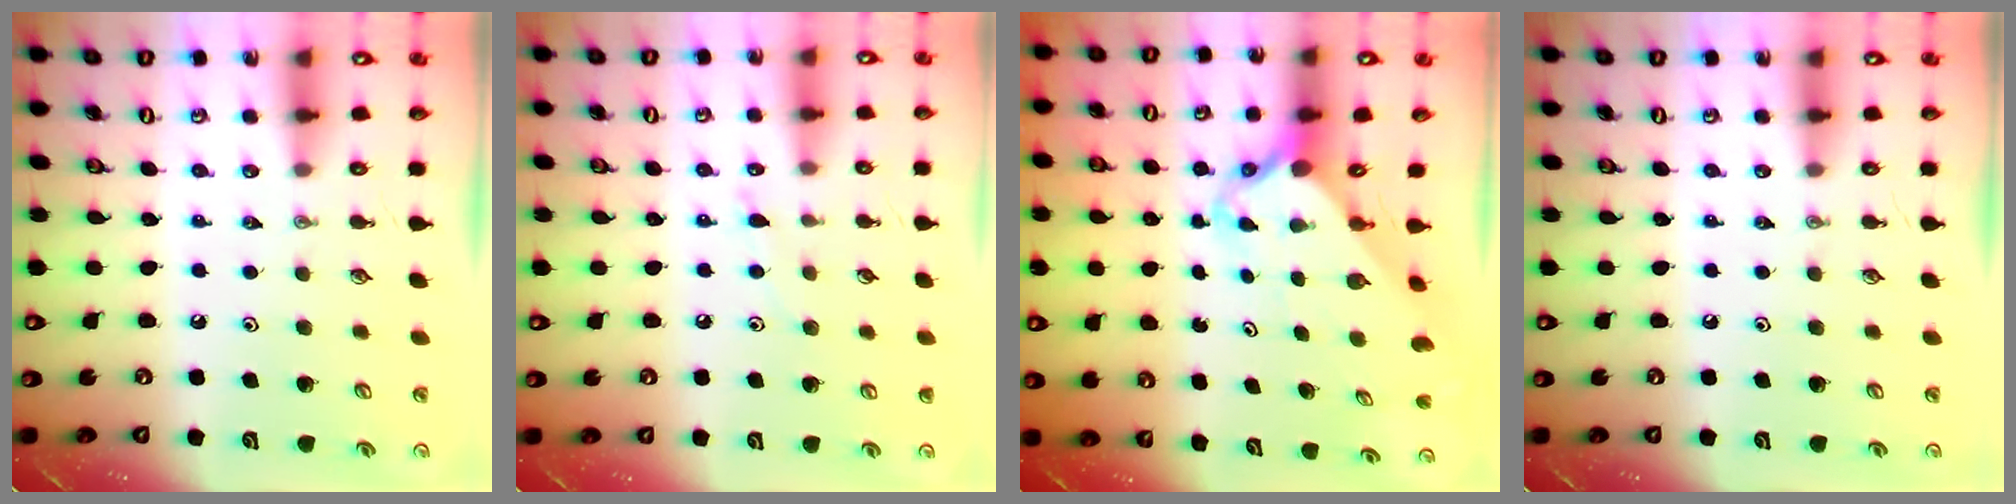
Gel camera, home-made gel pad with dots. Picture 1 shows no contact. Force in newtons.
{"total": 4.9, "press": 4.9, "slide": 0.6}
{"total": 2.7, "press": 2.7, "slide": 0.2}
{"total": 0.0}